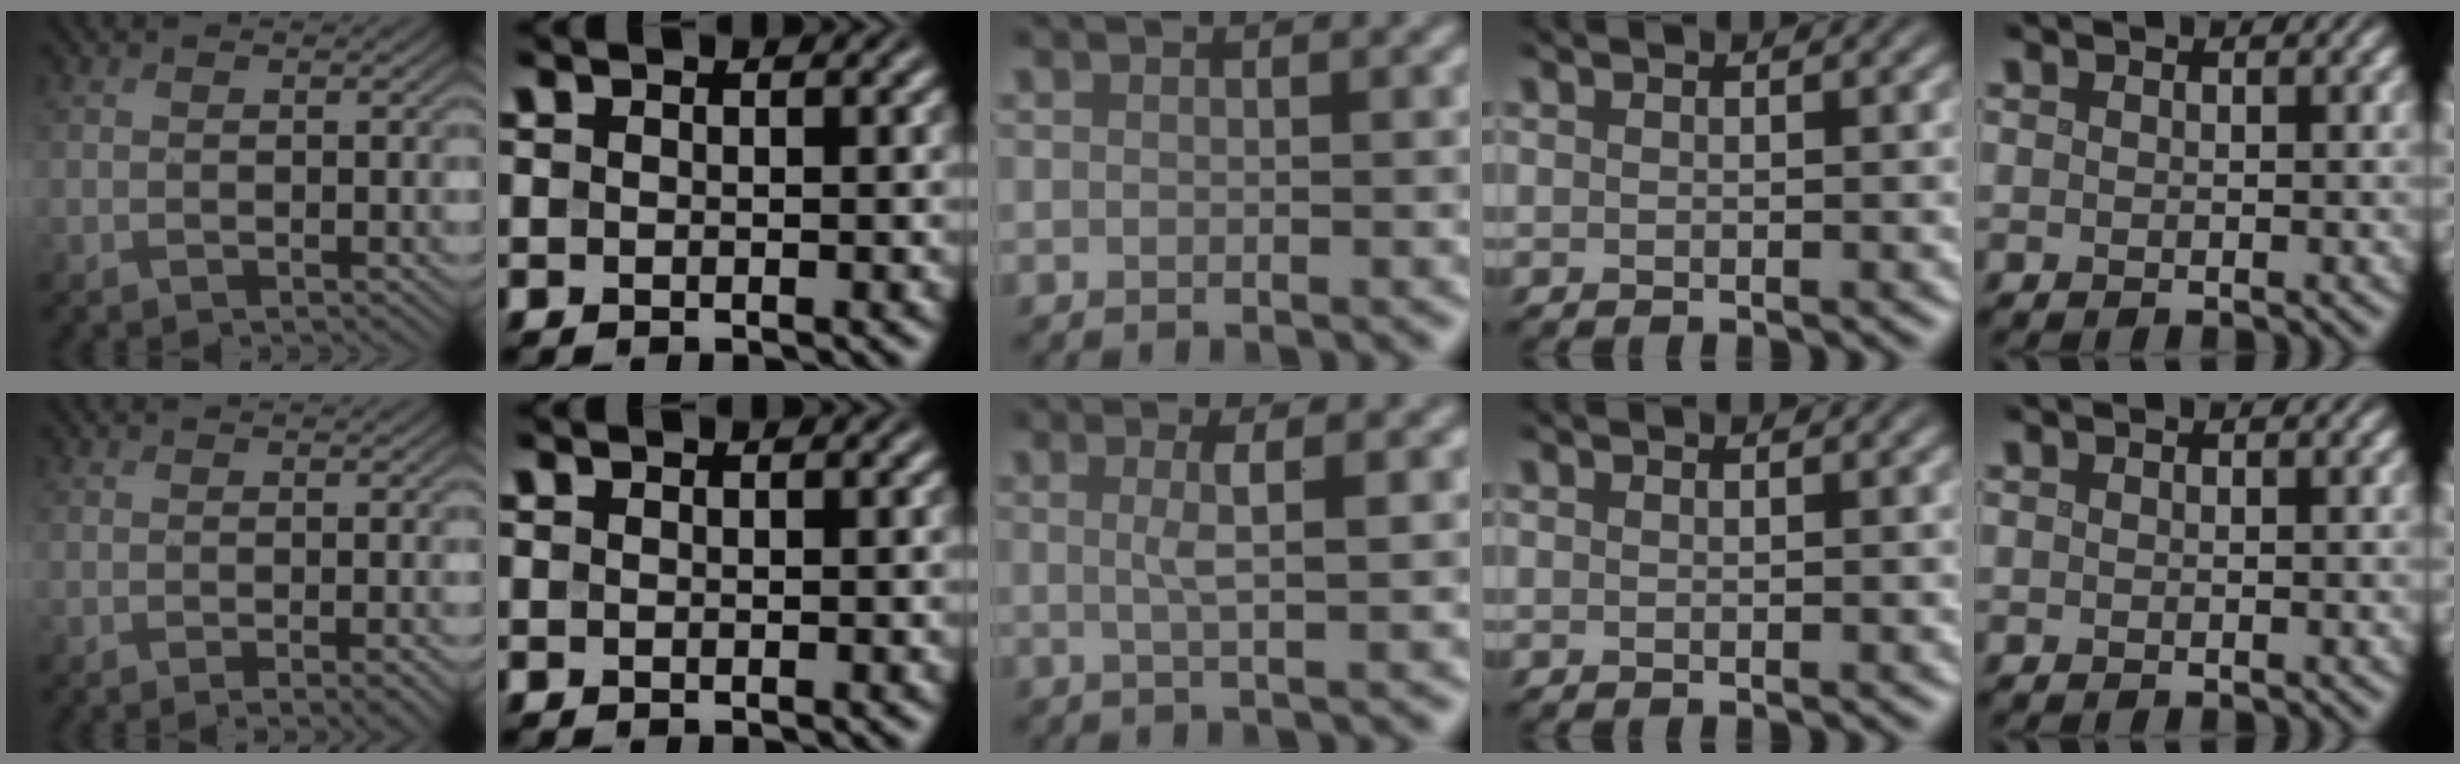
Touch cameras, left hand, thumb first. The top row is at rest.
{"thumb": {"total": 1.7, "force": [-0.5, 0.2, 1.6], "torque": [-0.027, -0.002, -0.011]}, "middle": {"total": 2.8, "force": [0.5, 0.7, 2.6], "torque": [-0.040, -0.001, 0.004]}}